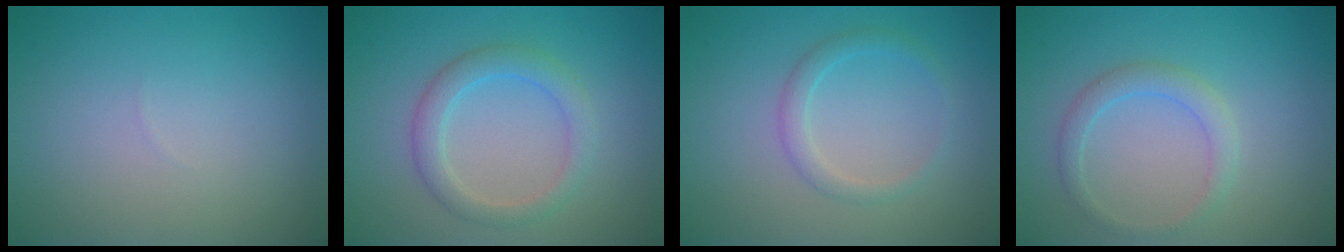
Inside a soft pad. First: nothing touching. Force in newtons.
{"total": 1.9, "press": 1.9, "slide": 0.2}
{"total": 1.7, "press": 1.7, "slide": 0.1}
{"total": 2.0, "press": 2.0, "slide": 0.3}